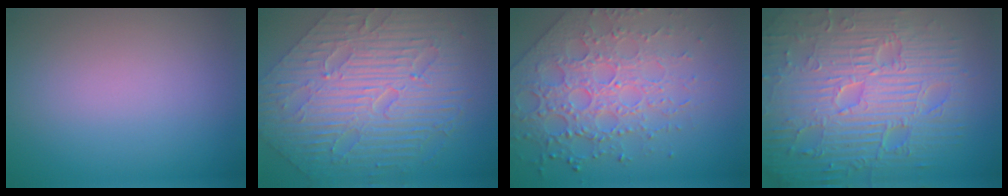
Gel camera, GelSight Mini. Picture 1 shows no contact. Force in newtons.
{"total": 10.5, "press": 7.2, "slide": 7.7}
{"total": 6.4, "press": 5.3, "slide": 3.6}
{"total": 12.4, "press": 8.0, "slide": 9.5}